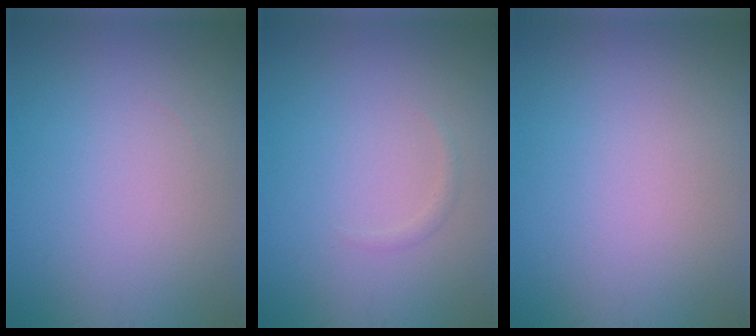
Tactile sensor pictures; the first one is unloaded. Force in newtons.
{"total": 0.7, "press": 0.7, "slide": 0.0}
{"total": 0.0}